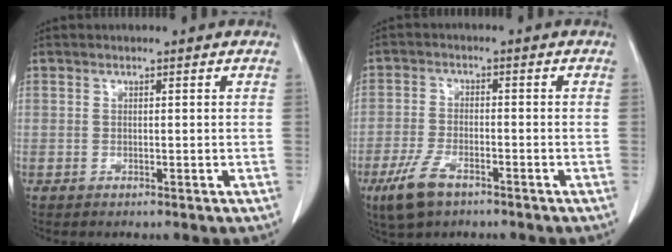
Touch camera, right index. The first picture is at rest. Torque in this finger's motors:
{"motor_torque": [-0.40, -0.10, -0.17, -0.04]}